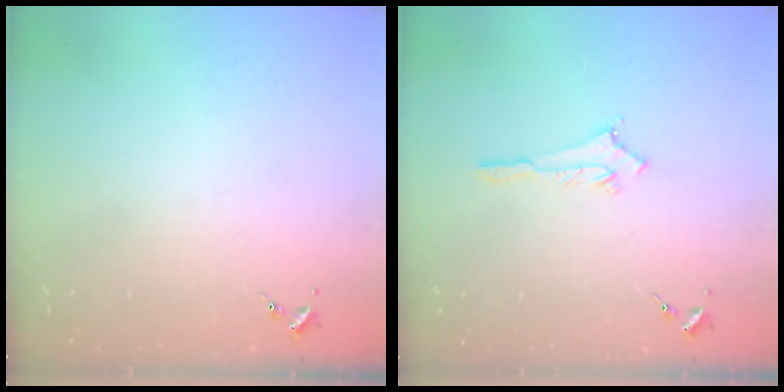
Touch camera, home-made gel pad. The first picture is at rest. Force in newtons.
{"total": 2.9, "press": 2.9, "slide": 0.2}